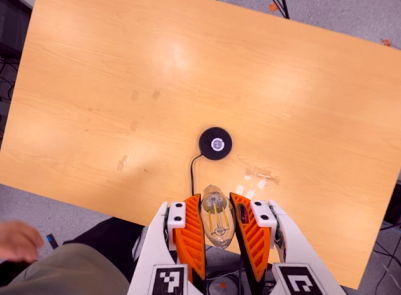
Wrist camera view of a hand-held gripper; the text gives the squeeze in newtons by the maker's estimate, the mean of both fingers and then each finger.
{"total": 19.7, "left": 21.7, "right": 17.7}